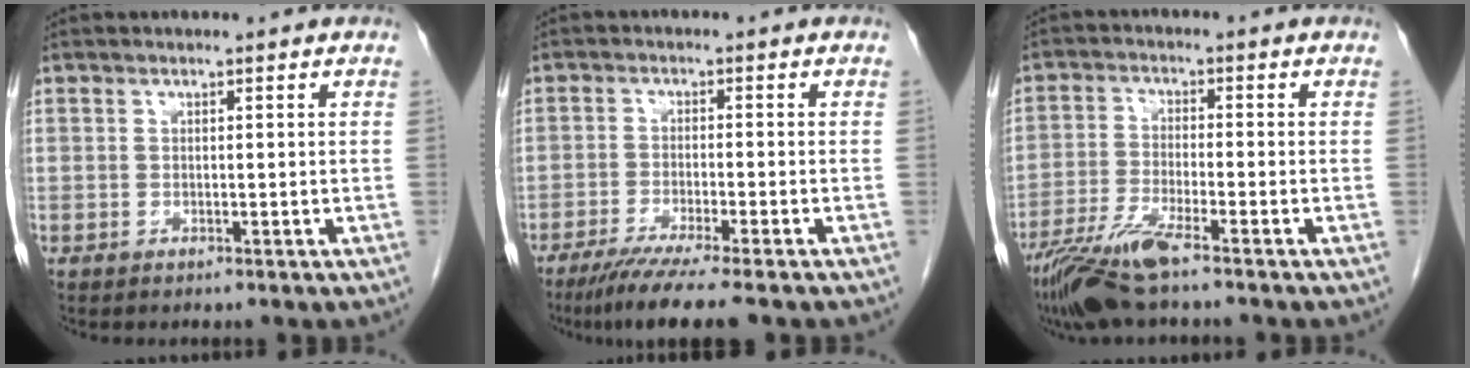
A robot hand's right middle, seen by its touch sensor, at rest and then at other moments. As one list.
[{"total": 7.9, "force": [-6.1, -0.6, 5.0], "torque": [-0.079, -0.023, -0.099]}, {"total": 8.0, "force": [-5.8, 0.3, 5.6], "torque": [-0.115, -0.025, -0.113]}]